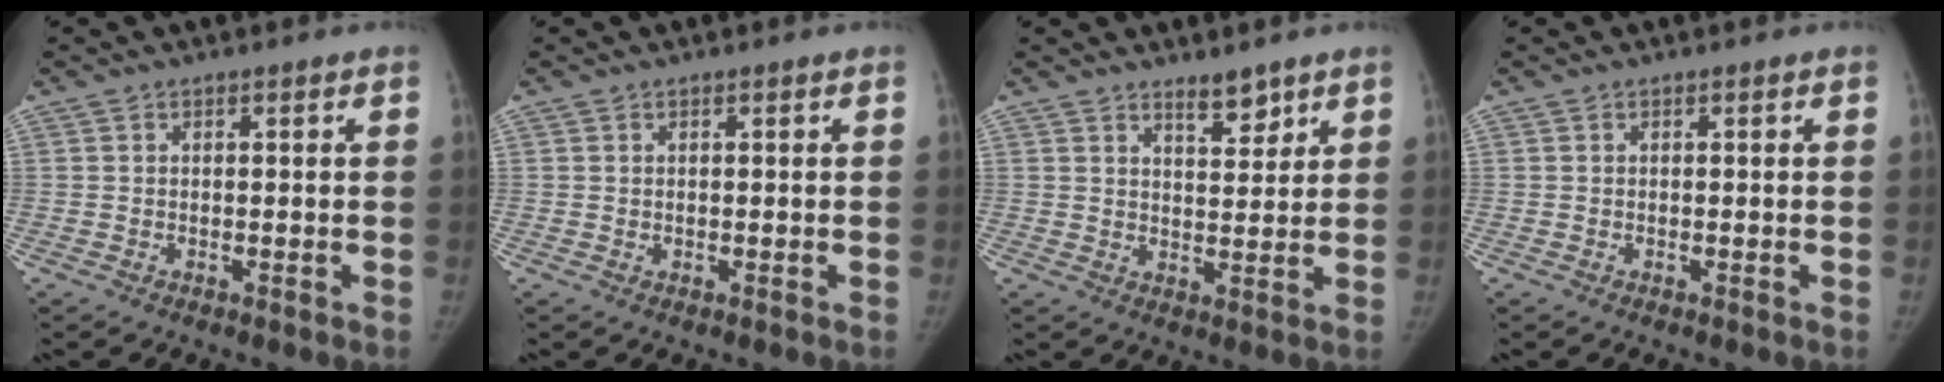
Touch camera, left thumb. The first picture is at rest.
{"total": 0.0}
{"total": 4.5, "force": [3.5, 1.6, 2.3], "torque": [-0.017, -0.028, 0.057]}
{"total": 0.0}